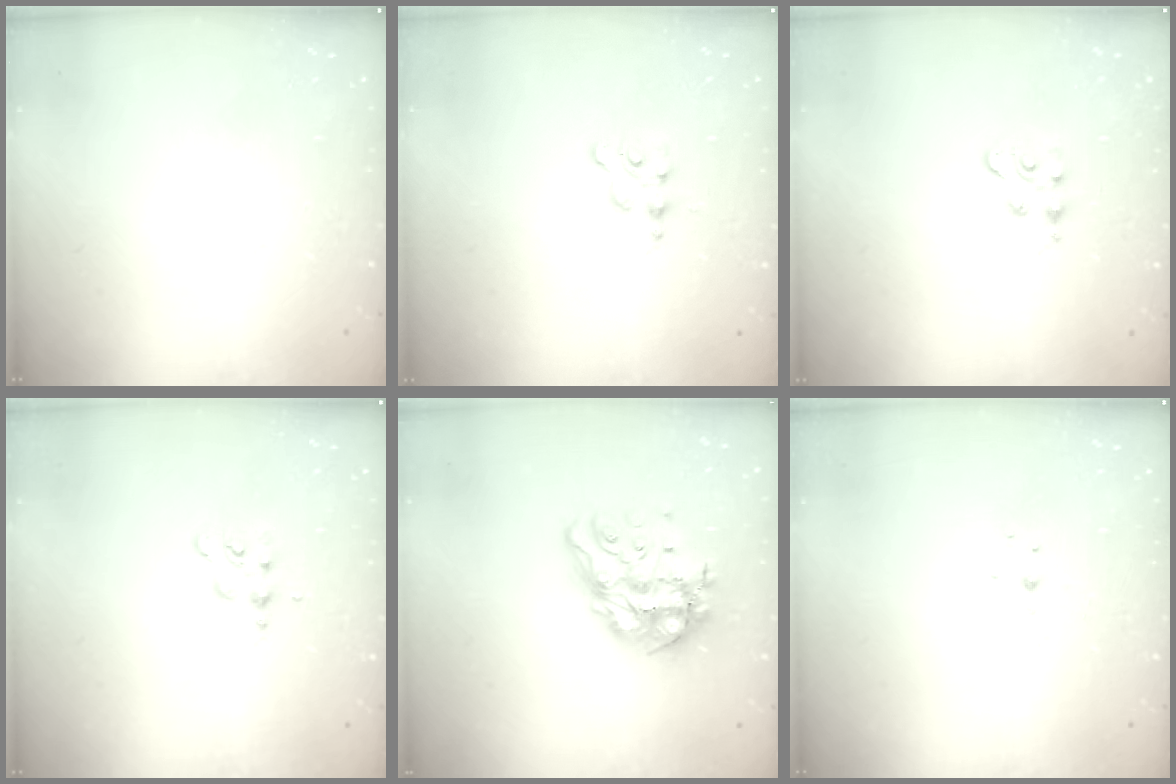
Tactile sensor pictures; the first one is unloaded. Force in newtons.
{"total": 2.0, "press": 2.0, "slide": 0.2}
{"total": 3.0, "press": 2.9, "slide": 0.4}
{"total": 3.9, "press": 3.9, "slide": 0.5}
{"total": 15.4, "press": 15.2, "slide": 2.1}
{"total": 3.2, "press": 3.1, "slide": 0.9}